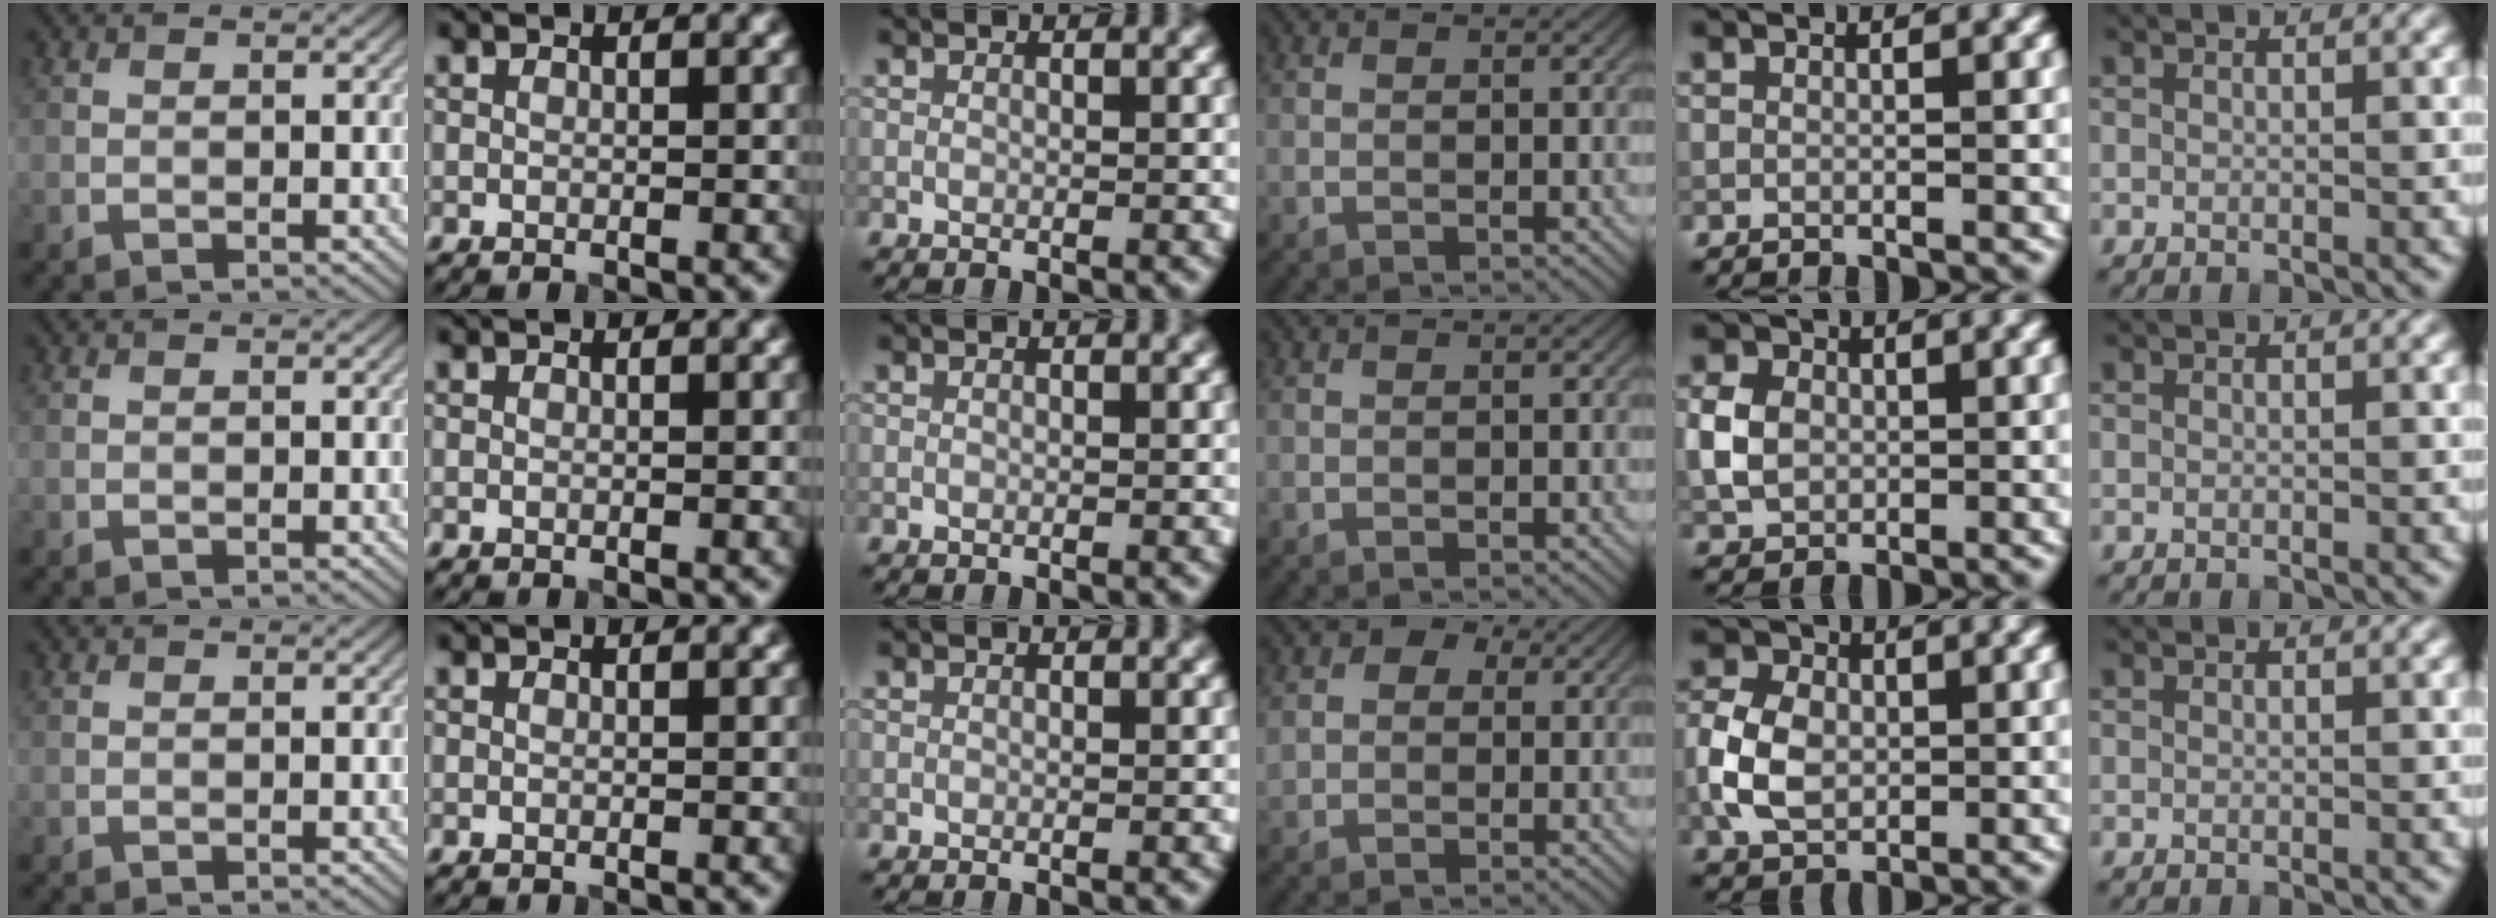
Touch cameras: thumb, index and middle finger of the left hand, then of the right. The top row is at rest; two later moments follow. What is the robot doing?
{"motion": "lift_and_place", "object": "coin"}